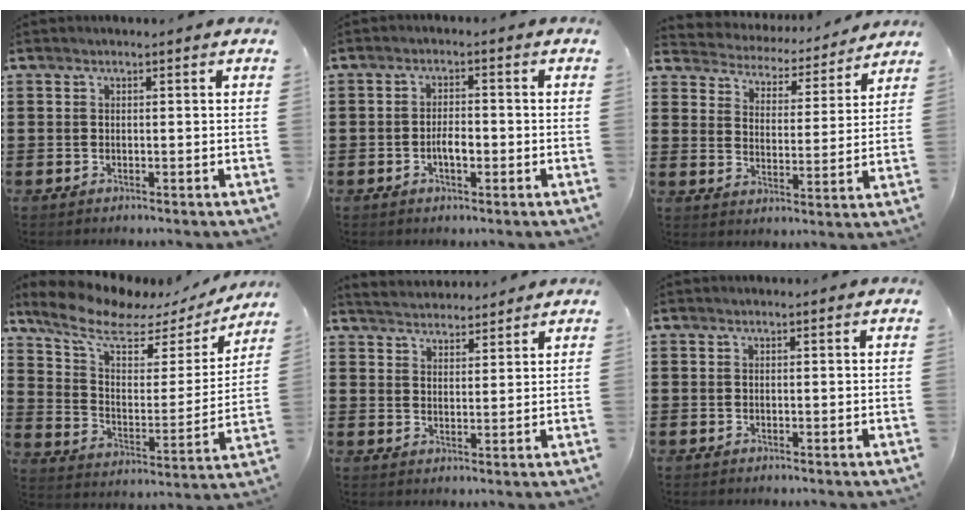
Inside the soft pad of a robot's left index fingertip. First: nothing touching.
{"total": 3.1, "force": [-0.8, 1.2, 2.7], "torque": [-0.051, 0.004, -0.015]}
{"total": 3.6, "force": [3.6, 0.4, -0.2], "torque": [-0.022, -0.034, 0.055]}
{"total": 9.5, "force": [7.1, 3.4, 5.4], "torque": [-0.135, -0.032, 0.122]}
{"total": 3.5, "force": [3.5, 0.5, -0.2], "torque": [-0.010, -0.009, 0.064]}
{"total": 0.0}